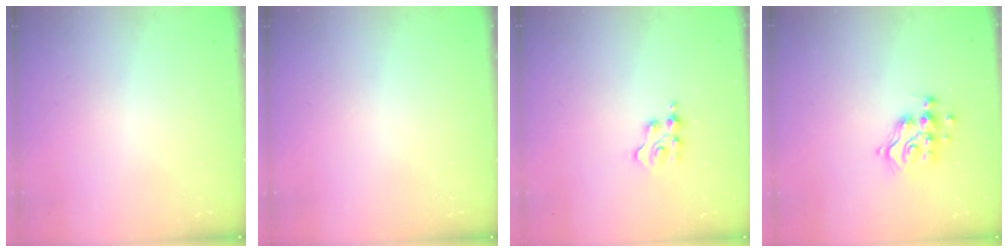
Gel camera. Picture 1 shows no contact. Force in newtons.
{"total": 0.0}
{"total": 2.3, "press": 2.3, "slide": 0.3}
{"total": 10.6, "press": 10.6, "slide": 0.4}